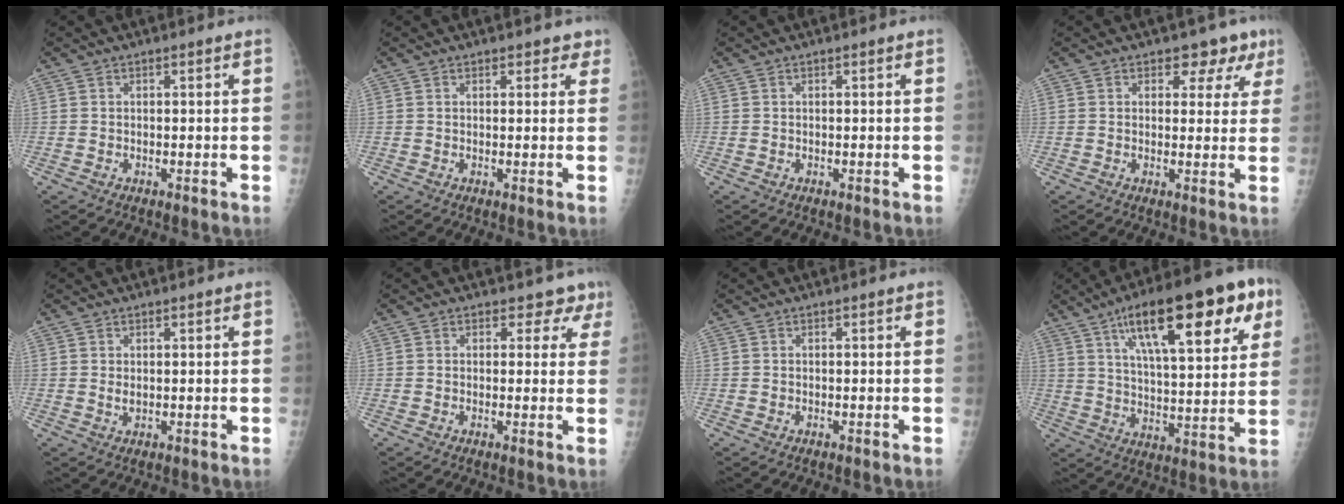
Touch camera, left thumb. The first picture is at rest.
{"total": 2.2, "force": [1.5, 1.4, 0.7], "torque": [0.019, -0.004, 0.011]}
{"total": 0.0}
{"total": 5.7, "force": [3.4, 3.8, 2.5], "torque": [0.007, -0.012, 0.035]}
{"total": 1.4, "force": [0.6, 0.8, 1.1], "torque": [-0.017, -0.005, 0.013]}
{"total": 3.5, "force": [2.5, 2.3, 0.4], "torque": [0.025, -0.014, 0.012]}
{"total": 0.0}
{"total": 26.0, "force": [12.4, 8.5, 21.2], "torque": [-0.293, -0.009, 0.191]}